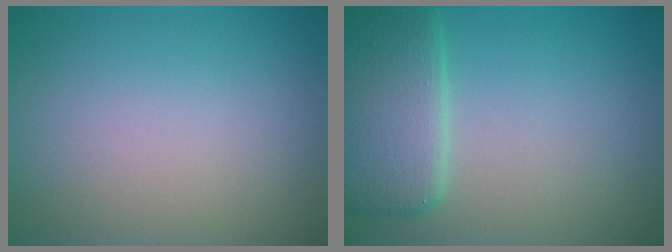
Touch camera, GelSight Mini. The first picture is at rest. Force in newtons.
{"total": 5.4, "press": 5.4, "slide": 0.1}